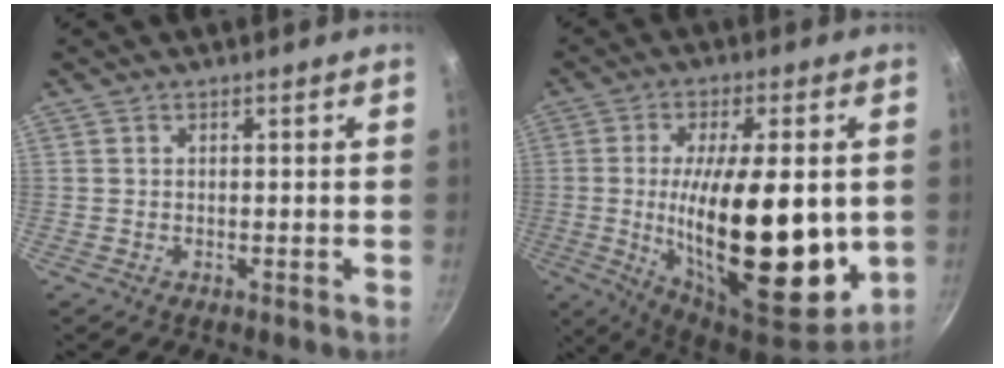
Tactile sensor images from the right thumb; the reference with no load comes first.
{"total": 25.8, "force": [-1.4, 10.1, 23.7], "torque": [-0.359, -0.017, -0.016]}